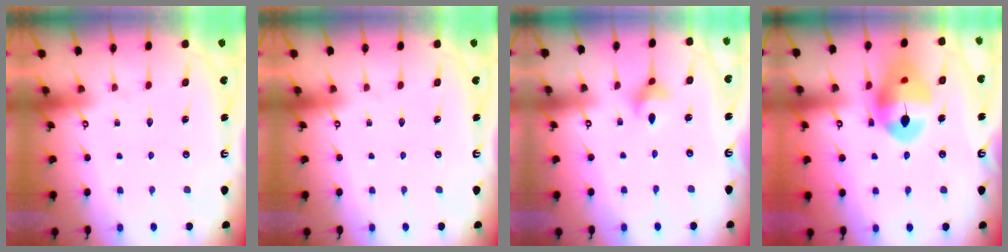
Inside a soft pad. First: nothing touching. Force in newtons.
{"total": 0.0}
{"total": 4.5, "press": 4.4, "slide": 1.0}
{"total": 15.8, "press": 15.7, "slide": 2.0}